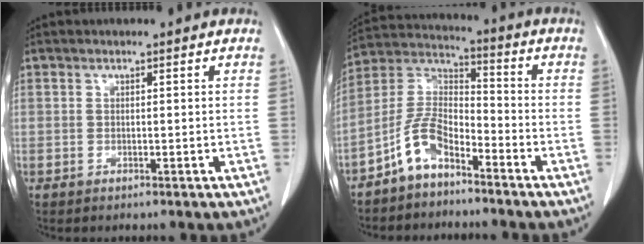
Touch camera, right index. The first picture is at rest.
{"total": 8.1, "force": [-5.5, 3.5, 4.9], "torque": [-0.109, 0.023, -0.112]}